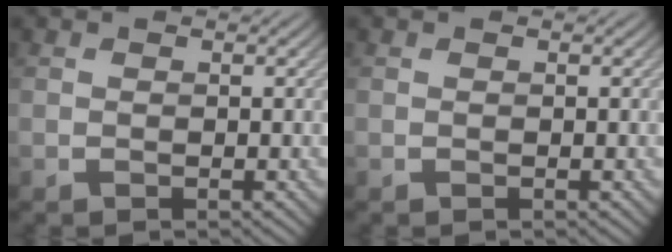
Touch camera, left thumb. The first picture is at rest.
{"total": 0.0}